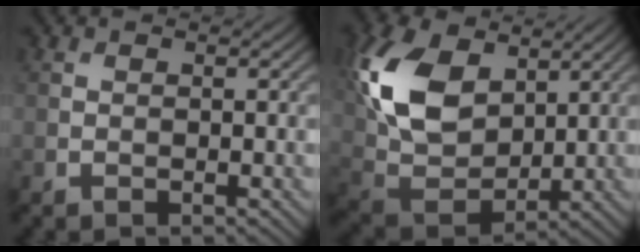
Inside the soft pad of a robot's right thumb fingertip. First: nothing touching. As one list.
[{"total": 13.7, "force": [5.0, 8.6, 9.5], "torque": [-0.237, 0.019, 0.093]}]